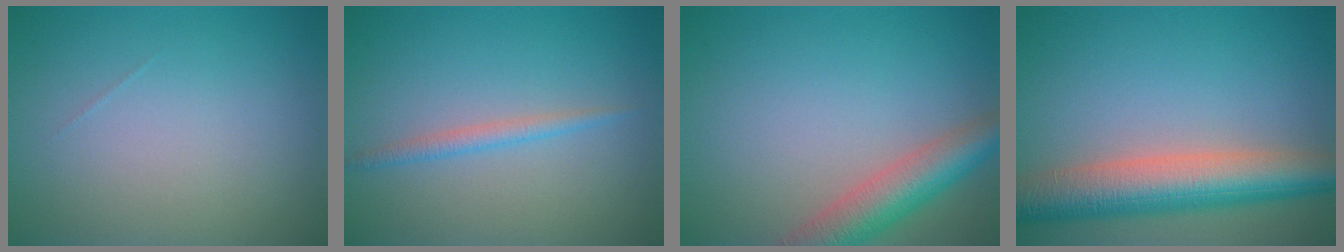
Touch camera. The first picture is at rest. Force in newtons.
{"total": 1.5, "press": 1.5, "slide": 0.1}
{"total": 5.3, "press": 5.3, "slide": 0.4}
{"total": 8.1, "press": 8.1, "slide": 0.4}